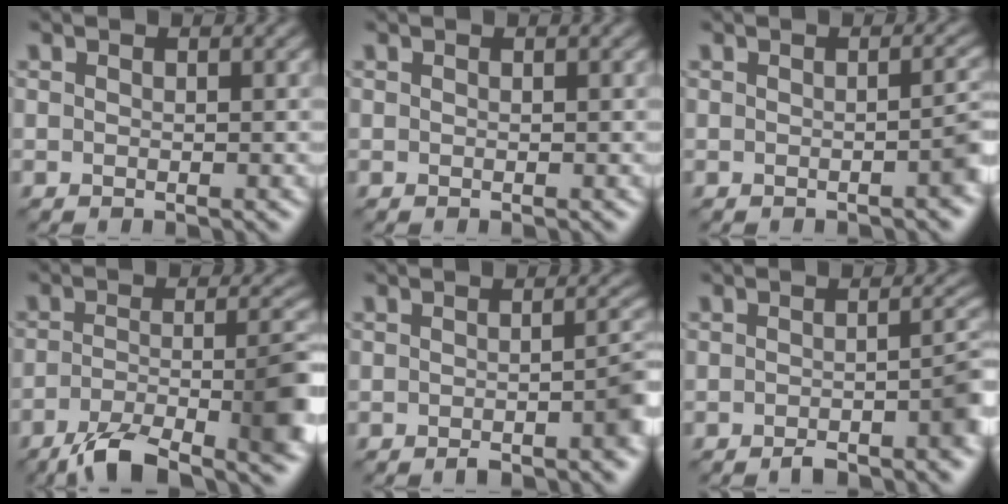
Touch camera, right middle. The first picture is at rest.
{"total": 0.0}
{"total": 2.0, "force": [-0.7, 0.5, 1.8], "torque": [-0.019, 0.008, -0.012]}
{"total": 9.7, "force": [-5.4, 2.7, 7.5], "torque": [-0.123, -0.004, -0.094]}
{"total": 3.4, "force": [-2.0, 0.8, 2.6], "torque": [-0.033, 0.006, -0.033]}
{"total": 4.2, "force": [-2.7, 1.1, 3.0], "torque": [-0.040, 0.006, -0.042]}